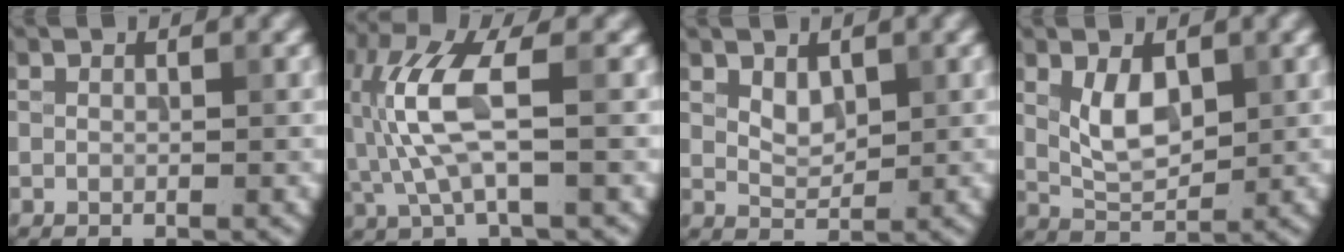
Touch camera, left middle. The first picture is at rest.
{"total": 6.8, "force": [-0.1, 2.0, 6.5], "torque": [-0.163, 0.014, -0.003]}
{"total": 1.8, "force": [0.9, 1.1, 1.1], "torque": [-0.019, -0.005, 0.022]}
{"total": 3.8, "force": [1.0, 2.1, 3.0], "torque": [-0.063, -0.004, 0.024]}